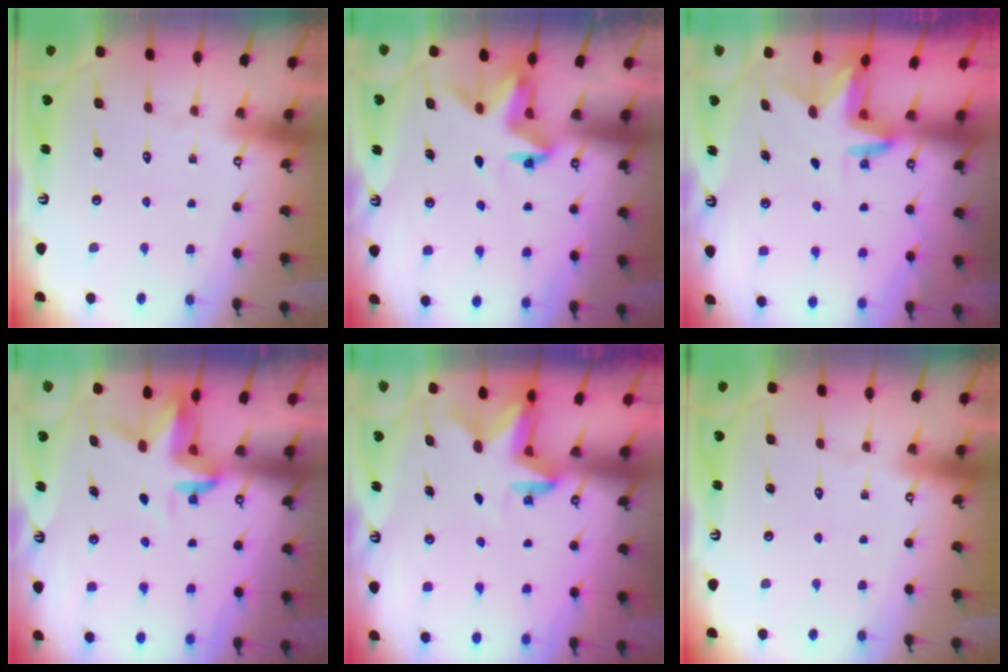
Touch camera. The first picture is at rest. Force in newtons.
{"total": 3.9, "press": 3.9, "slide": 0.4}
{"total": 2.7, "press": 2.7, "slide": 0.1}
{"total": 3.2, "press": 3.2, "slide": 0.5}
{"total": 2.8, "press": 2.8, "slide": 0.6}
{"total": 0.0}